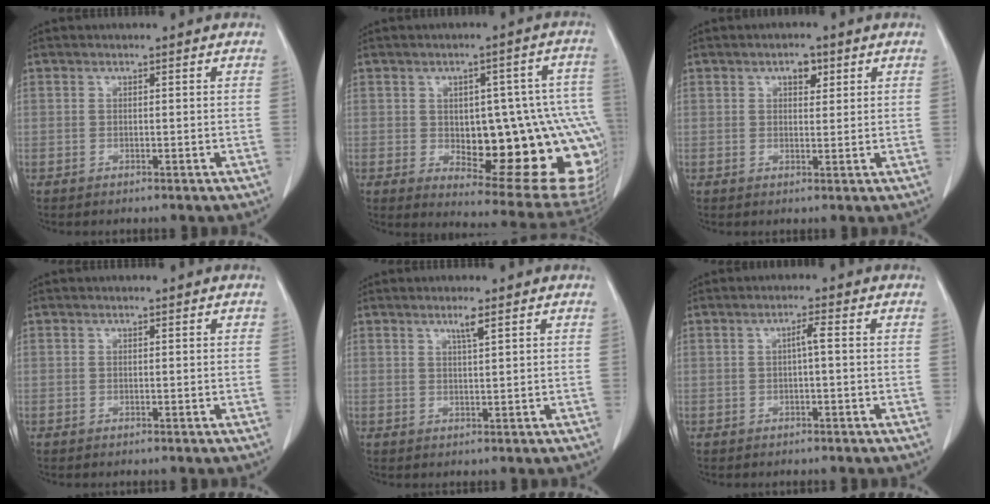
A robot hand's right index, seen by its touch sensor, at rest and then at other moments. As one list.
[{"total": 22.9, "force": [-3.3, 8.1, 21.1], "torque": [-0.182, 0.024, -0.012]}, {"total": 2.5, "force": [1.3, 1.3, 1.7], "torque": [-0.024, 0.003, 0.019]}, {"total": 0.0}, {"total": 1.9, "force": [1.2, -0.3, 1.4], "torque": [-0.028, -0.003, 0.023]}, {"total": 1.7, "force": [0.0, 0.1, 1.7], "torque": [-0.029, 0.004, 0.001]}]